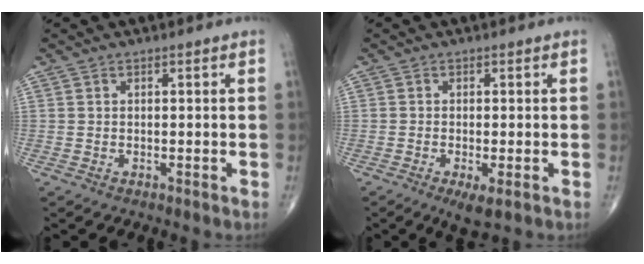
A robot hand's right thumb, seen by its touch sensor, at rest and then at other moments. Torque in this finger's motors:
{"motor_torque": [0.57, 0.37, 0.02, -0.18, 0.09]}